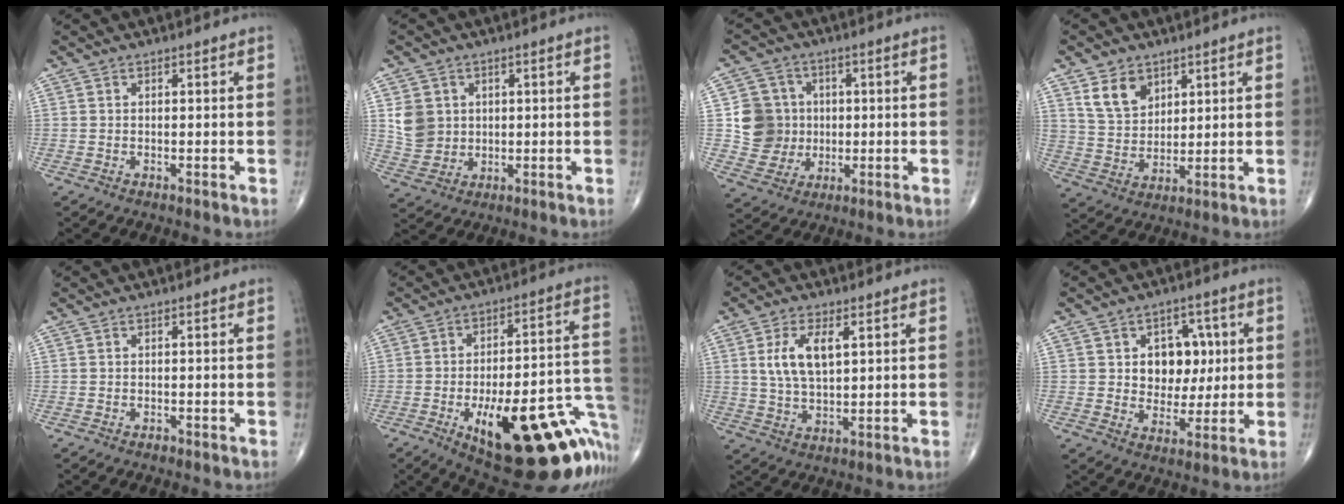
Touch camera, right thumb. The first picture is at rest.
{"total": 6.6, "force": [1.4, 5.9, 2.7], "torque": [-0.031, -0.006, 0.037]}
{"total": 9.8, "force": [0.4, 9.4, 2.6], "torque": [-0.011, 0.007, 0.009]}
{"total": 8.2, "force": [4.6, 5.5, 4.0], "torque": [-0.053, -0.029, 0.095]}
{"total": 0.6, "force": [-0.6, 0.2, 0.1], "torque": [0.000, 0.000, -0.014]}
{"total": 29.9, "force": [-12.5, 10.7, 24.9], "torque": [-0.243, 0.061, -0.160]}
{"total": 8.1, "force": [2.3, 3.8, 6.8], "torque": [-0.131, -0.007, 0.047]}
{"total": 9.7, "force": [1.6, 7.5, 5.9], "torque": [-0.032, -0.003, 0.026]}